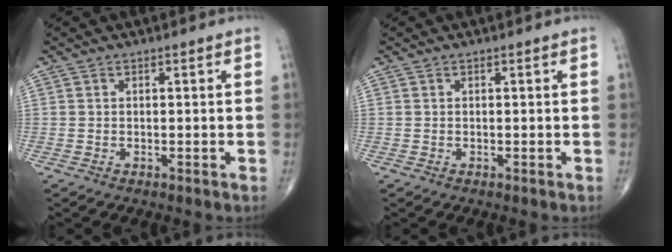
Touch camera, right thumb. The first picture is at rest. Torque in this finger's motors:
{"motor_torque": [0.01, -0.15, 0.13, 0.13, -0.02]}